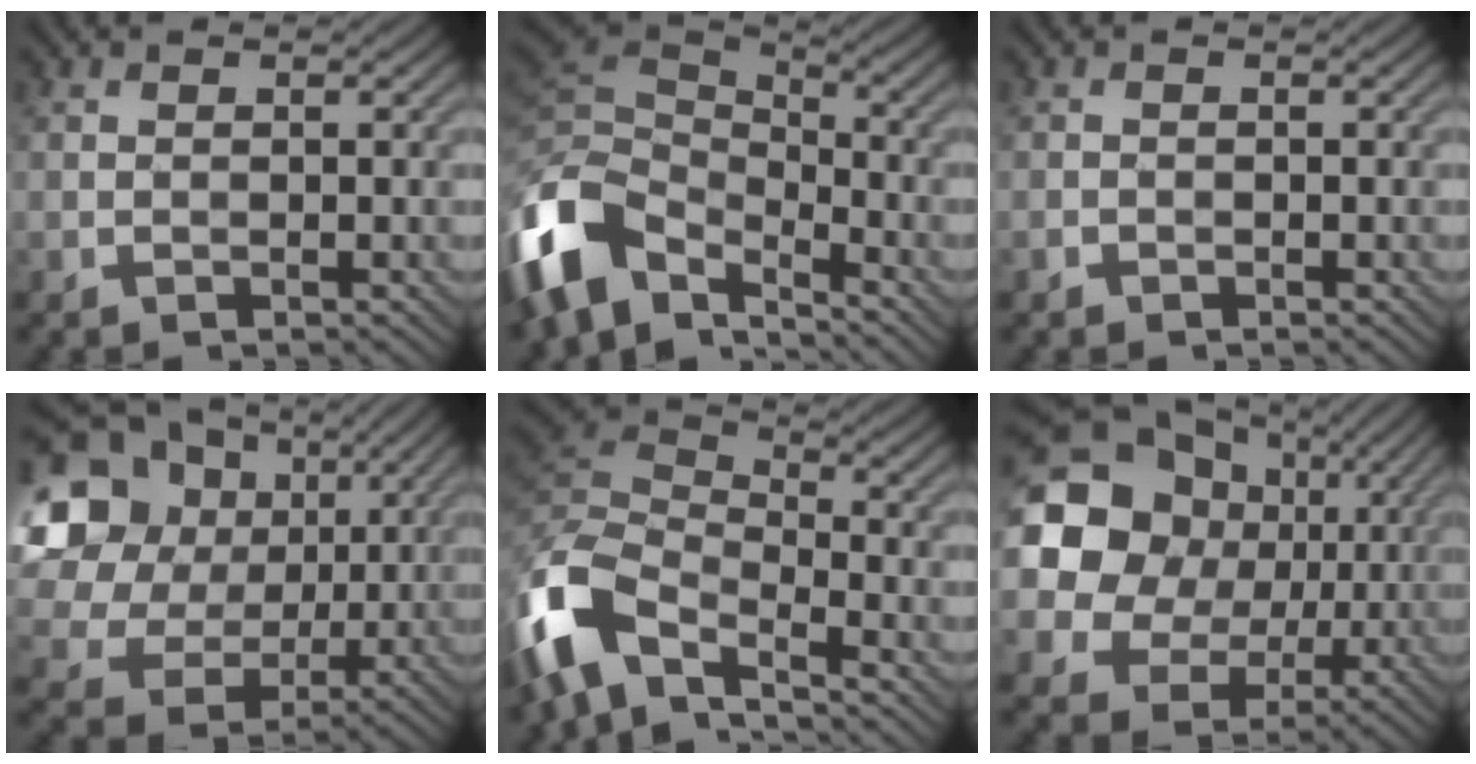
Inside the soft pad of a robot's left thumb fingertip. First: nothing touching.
{"total": 11.9, "force": [-6.9, 6.8, 6.9], "torque": [-0.173, -0.004, -0.138]}
{"total": 0.6, "force": [-0.5, 0.3, 0.1], "torque": [-0.005, 0.001, -0.010]}
{"total": 18.4, "force": [5.3, 15.5, 8.2], "torque": [-0.272, 0.047, 0.113]}
{"total": 11.5, "force": [-6.8, 4.9, 8.0], "torque": [-0.183, -0.001, -0.150]}
{"total": 19.5, "force": [5.1, 16.9, 8.3], "torque": [-0.240, 0.031, 0.090]}